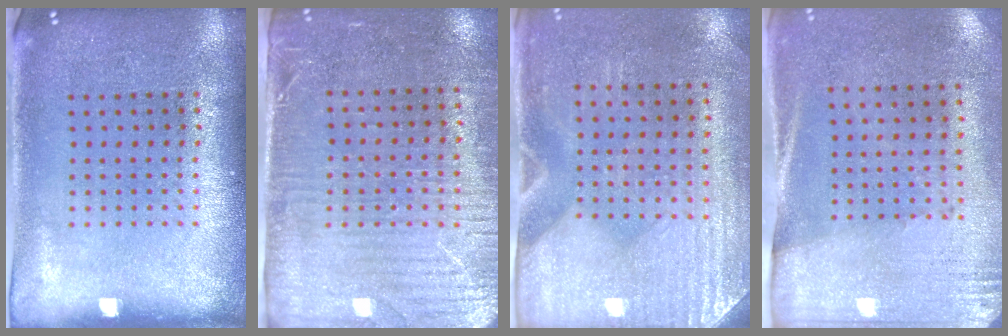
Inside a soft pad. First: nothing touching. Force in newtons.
{"total": 3.4, "press": 2.9, "slide": 1.7}
{"total": 3.0, "press": 2.6, "slide": 1.5}
{"total": 2.7, "press": 2.4, "slide": 1.3}